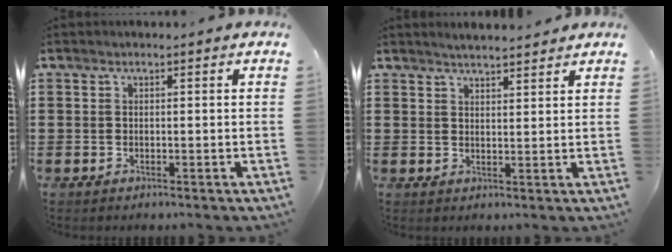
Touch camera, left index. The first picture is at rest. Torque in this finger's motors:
{"motor_torque": [0.00, -0.01, -0.06, 0.02]}